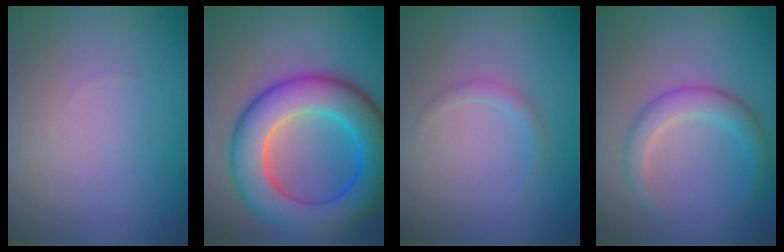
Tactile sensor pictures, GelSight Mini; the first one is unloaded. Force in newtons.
{"total": 10.1, "press": 10.1, "slide": 0.2}
{"total": 1.0, "press": 1.0, "slide": 0.1}
{"total": 2.7, "press": 2.7, "slide": 0.1}